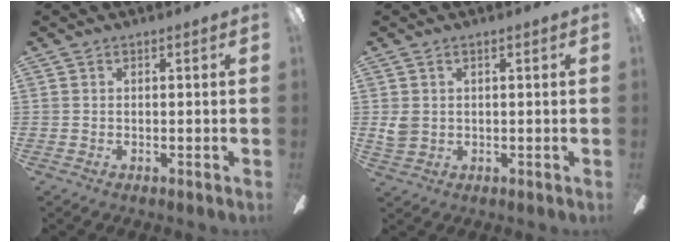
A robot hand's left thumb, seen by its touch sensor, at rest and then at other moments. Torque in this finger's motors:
{"motor_torque": [0.11, 0.88, 0.56, -0.41, 0.00]}